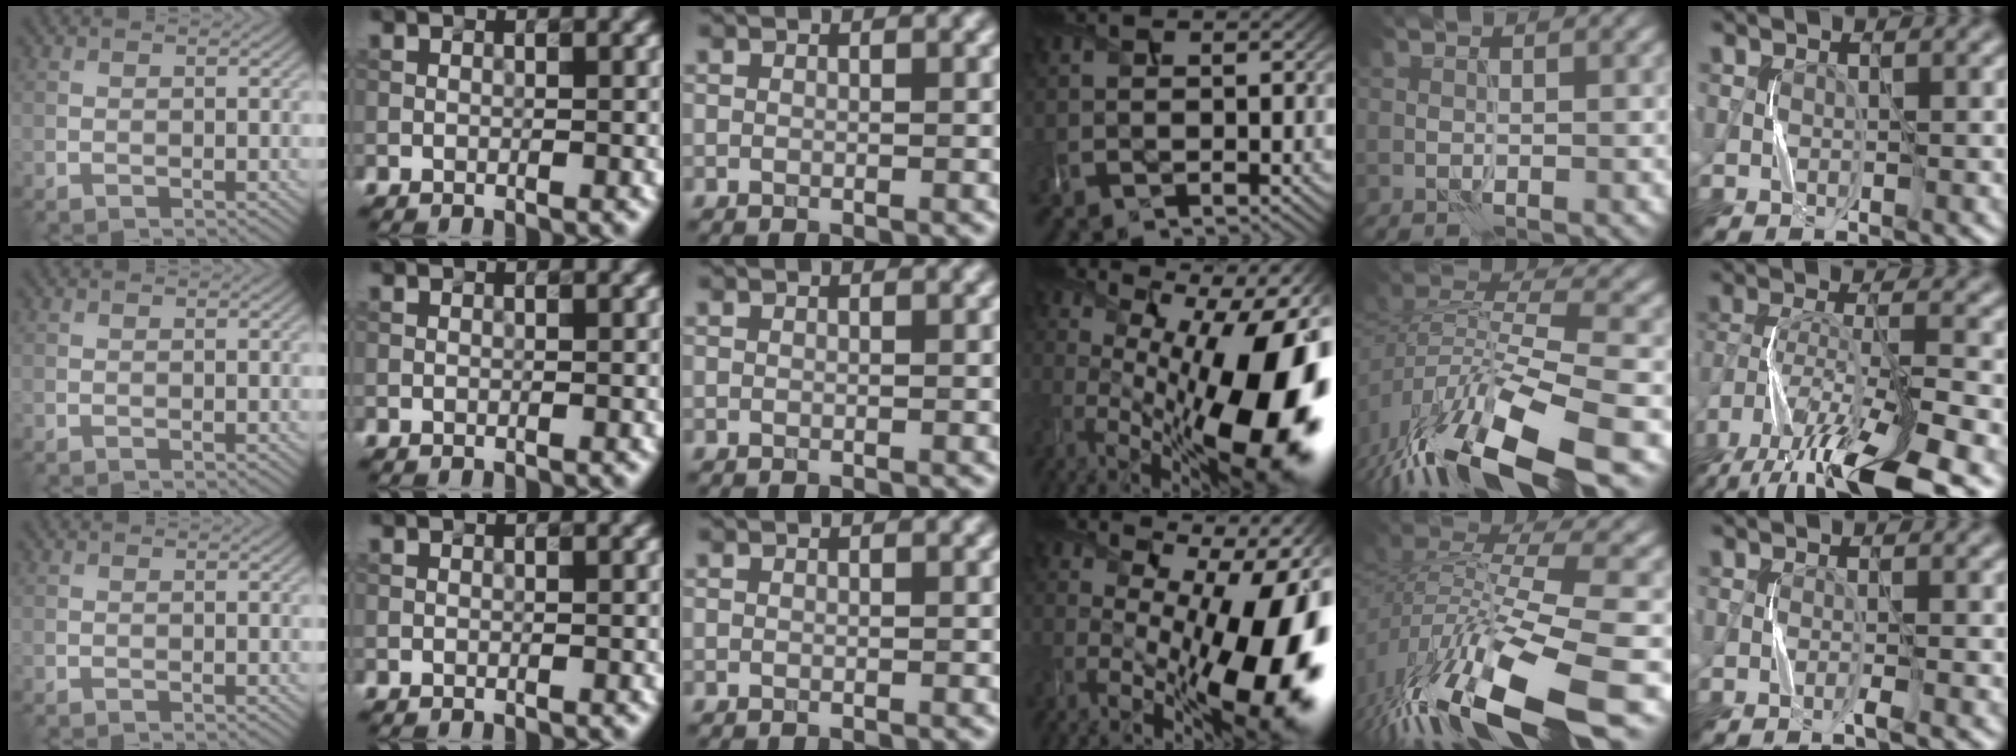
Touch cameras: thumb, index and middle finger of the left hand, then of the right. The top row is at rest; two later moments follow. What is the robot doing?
{"motion": "press", "object": "grip strengthener"}